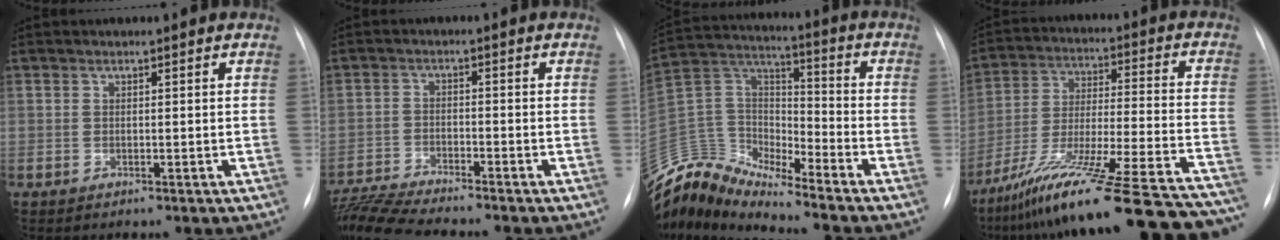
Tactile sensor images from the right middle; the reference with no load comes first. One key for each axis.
{"total": 9.0, "fx": -8.4, "fy": -1.2, "fz": 2.9, "tx": -0.056, "ty": -0.014, "tz": -0.151}
{"total": 12.0, "fx": -11.9, "fy": 0.6, "fz": 1.5, "tx": -0.036, "ty": 0.065, "tz": -0.235}
{"total": 30.8, "fx": -26.5, "fy": 1.6, "fz": 15.6, "tx": -0.189, "ty": -0.020, "tz": -0.393}